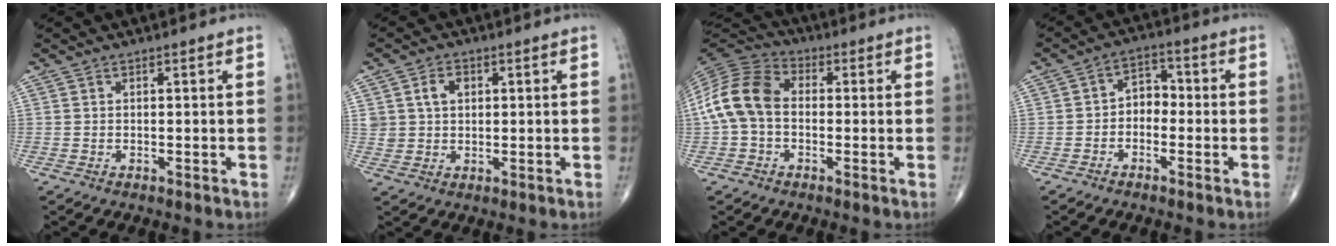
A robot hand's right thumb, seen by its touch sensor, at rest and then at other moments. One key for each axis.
{"total": 4.8, "fx": 1.4, "fy": 3.7, "fz": 2.7, "tx": -0.034, "ty": 0.000, "tz": 0.027}
{"total": 11.7, "fx": -0.6, "fy": 8.3, "fz": 8.2, "tx": -0.162, "ty": 0.032, "tz": -0.026}
{"total": 4.8, "fx": -1.3, "fy": 3.6, "fz": 2.9, "tx": -0.024, "ty": 0.028, "tz": -0.037}